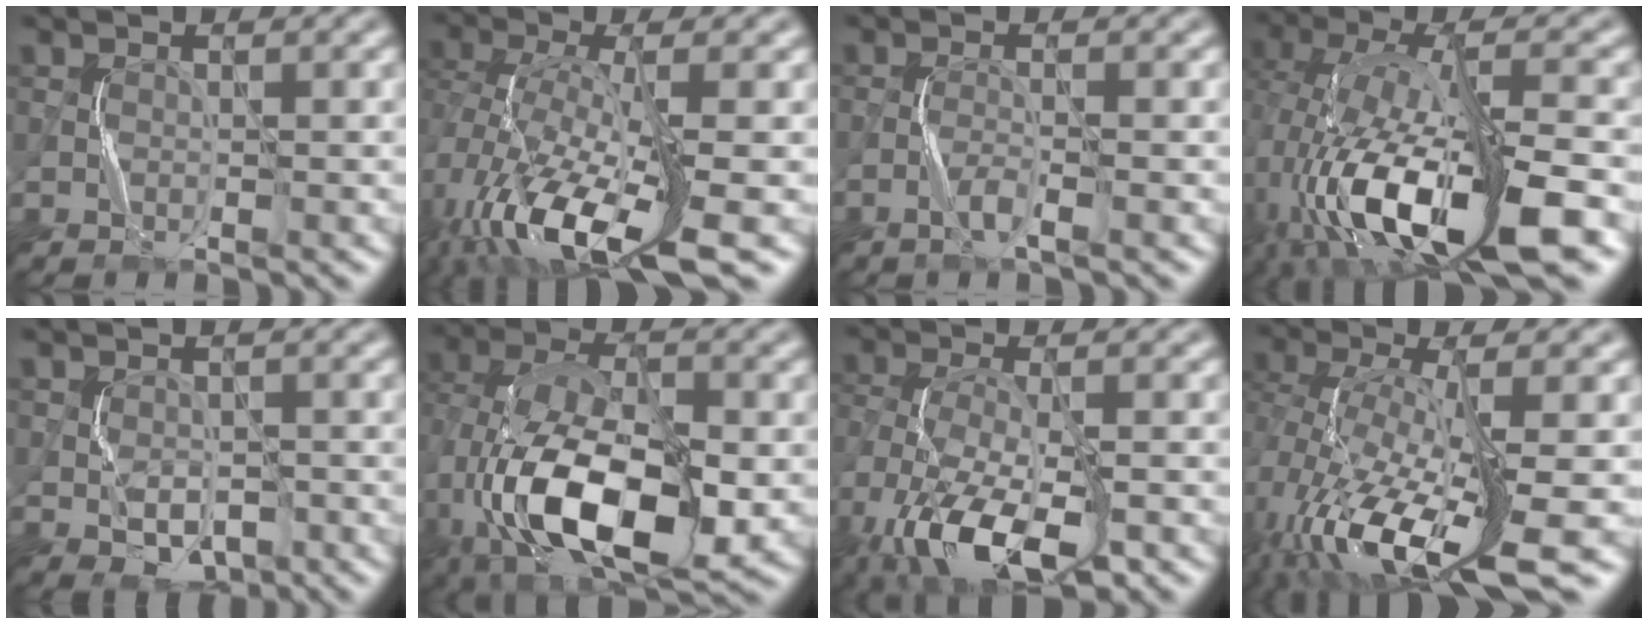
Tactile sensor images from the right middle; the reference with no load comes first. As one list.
[{"total": 10.9, "force": [-4.8, 4.1, 9.0], "torque": [-0.182, -0.008, -0.083]}, {"total": 1.5, "force": [-1.1, 0.1, 1.1], "torque": [-0.026, 0.009, -0.027]}, {"total": 12.9, "force": [-5.7, 4.4, 10.7], "torque": [-0.206, -0.002, -0.098]}, {"total": 2.6, "force": [-0.8, 1.9, 1.6], "torque": [-0.026, -0.006, -0.003]}, {"total": 13.4, "force": [-3.9, 7.0, 10.7], "torque": [-0.201, -0.006, -0.067]}, {"total": 10.5, "force": [-6.2, 4.5, 7.3], "torque": [-0.161, -0.016, -0.112]}, {"total": 11.8, "force": [-4.5, 3.9, 10.1], "torque": [-0.205, -0.008, -0.074]}]